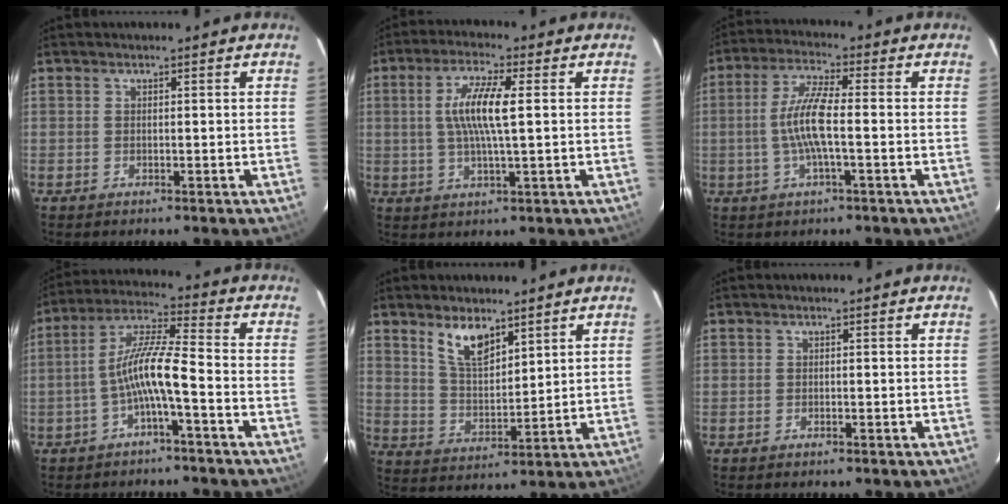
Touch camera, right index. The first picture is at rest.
{"total": 8.5, "force": [1.1, 1.1, 8.3], "torque": [-0.161, 0.003, 0.019]}
{"total": 8.0, "force": [-1.3, 1.0, 7.8], "torque": [-0.160, 0.002, -0.026]}
{"total": 8.3, "force": [-3.2, 0.5, 7.7], "torque": [-0.172, 0.017, -0.060]}
{"total": 7.8, "force": [5.2, 3.2, 4.8], "torque": [-0.085, 0.003, 0.107]}
{"total": 0.0}